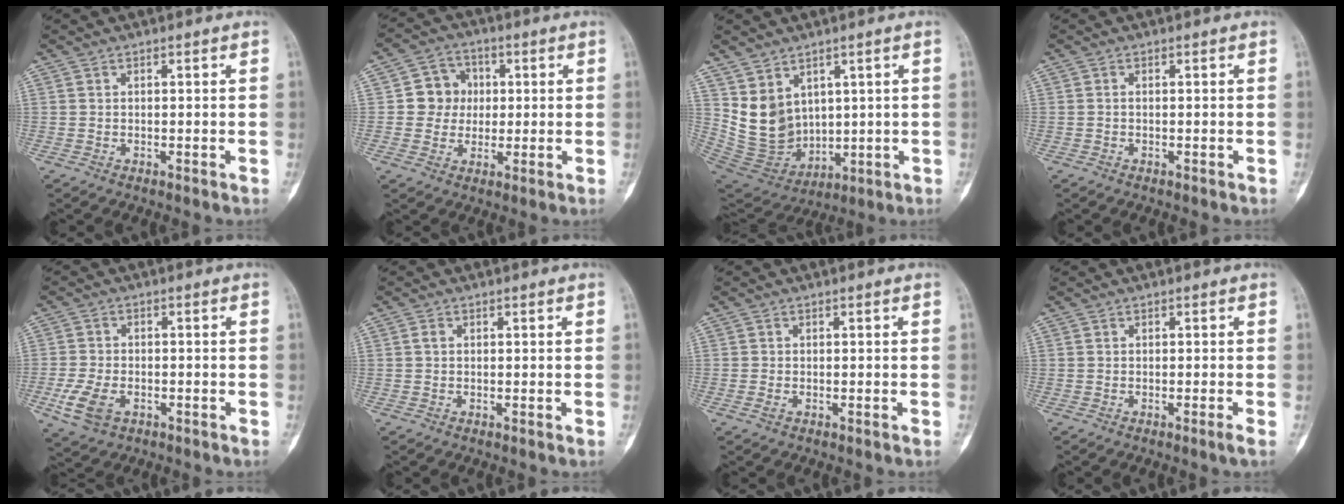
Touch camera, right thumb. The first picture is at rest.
{"total": 7.1, "force": [0.5, 6.7, 2.2], "torque": [0.011, 0.012, 0.001]}
{"total": 10.9, "force": [3.7, 8.8, 5.3], "torque": [-0.069, -0.026, 0.109]}
{"total": 0.0}
{"total": 6.8, "force": [-2.7, 4.3, 4.6], "torque": [-0.100, 0.007, -0.045]}
{"total": 0.6, "force": [0.1, 0.5, 0.4], "torque": [-0.008, 0.002, -0.002]}
{"total": 0.9, "force": [-0.5, 0.5, 0.6], "torque": [-0.016, 0.003, -0.008]}
{"total": 1.0, "force": [-0.5, -0.3, 0.8], "torque": [-0.016, -0.002, -0.009]}